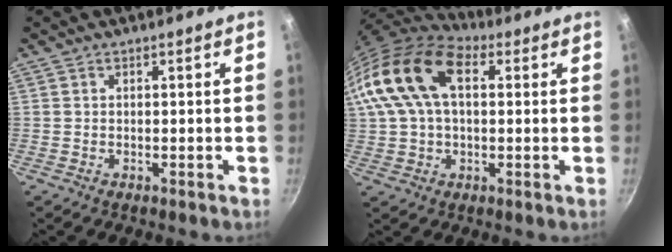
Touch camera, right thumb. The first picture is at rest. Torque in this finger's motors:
{"motor_torque": [-0.55, 2.56, 0.90, -0.72, 0.24]}